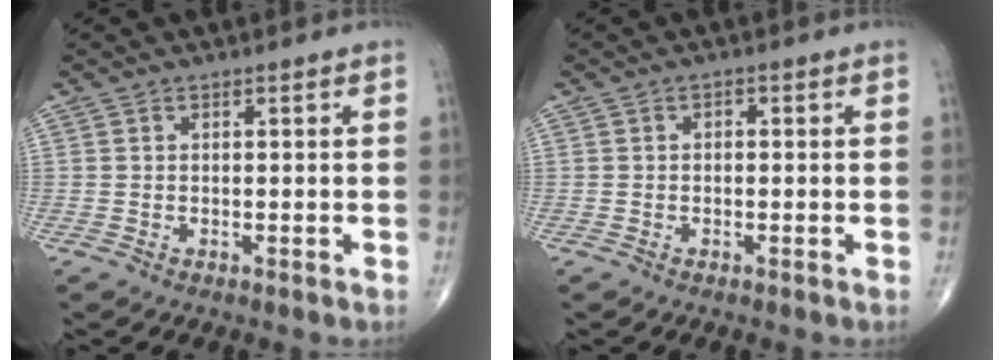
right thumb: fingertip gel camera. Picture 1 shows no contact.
{"total": 0.8, "force": [-0.1, 0.6, 0.6], "torque": [-0.002, 0.002, -0.006]}